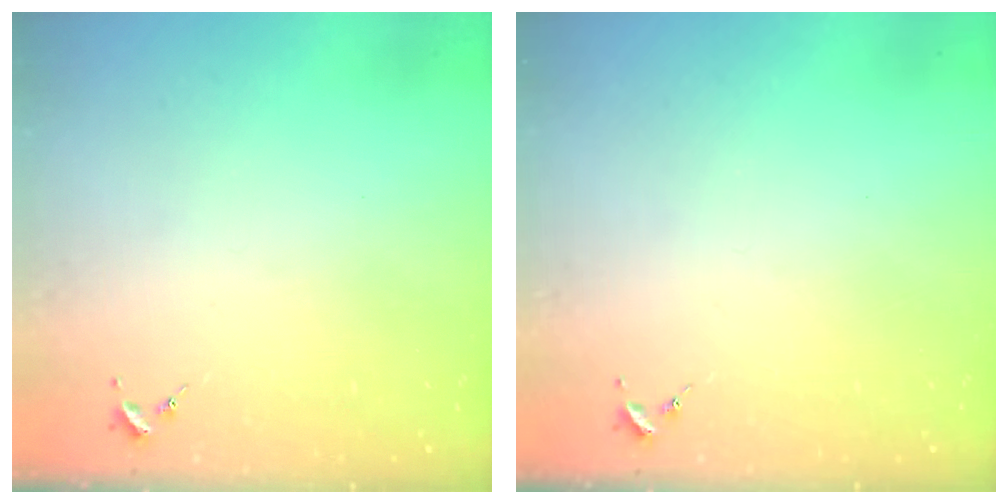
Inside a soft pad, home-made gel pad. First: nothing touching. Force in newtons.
{"total": 0.0}